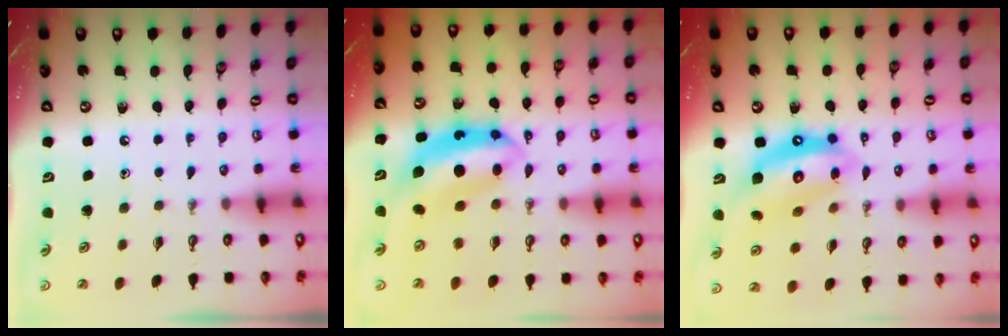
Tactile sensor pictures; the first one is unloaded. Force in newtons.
{"total": 9.2, "press": 9.1, "slide": 0.7}
{"total": 14.4, "press": 14.3, "slide": 1.7}